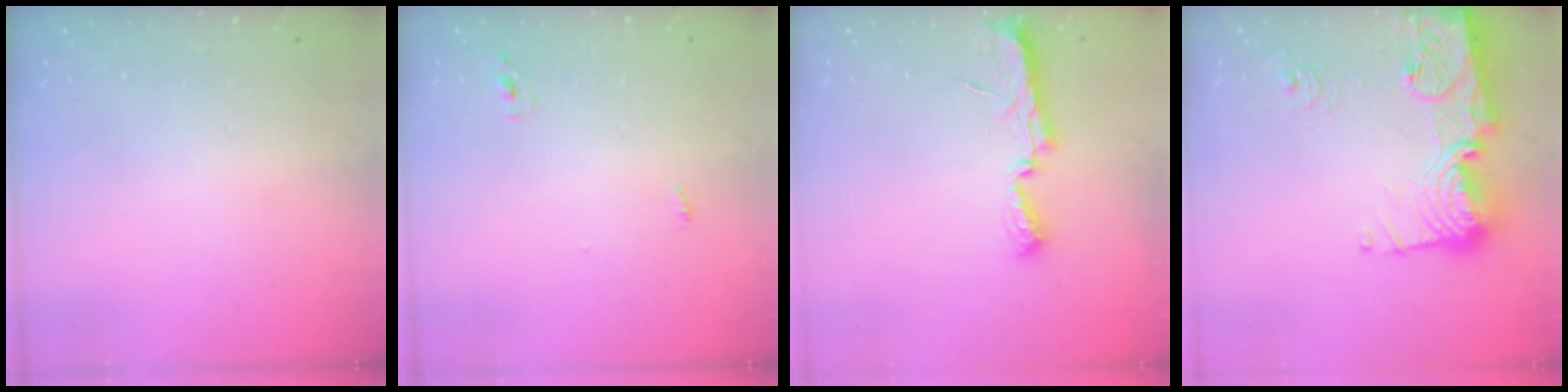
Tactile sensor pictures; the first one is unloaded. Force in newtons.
{"total": 3.0, "press": 2.8, "slide": 1.1}
{"total": 7.2, "press": 7.2, "slide": 0.7}
{"total": 18.9, "press": 18.8, "slide": 1.7}